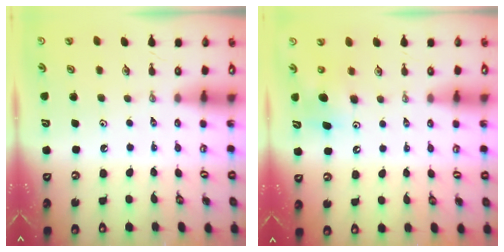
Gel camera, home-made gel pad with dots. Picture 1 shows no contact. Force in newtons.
{"total": 7.0, "press": 6.8, "slide": 1.7}